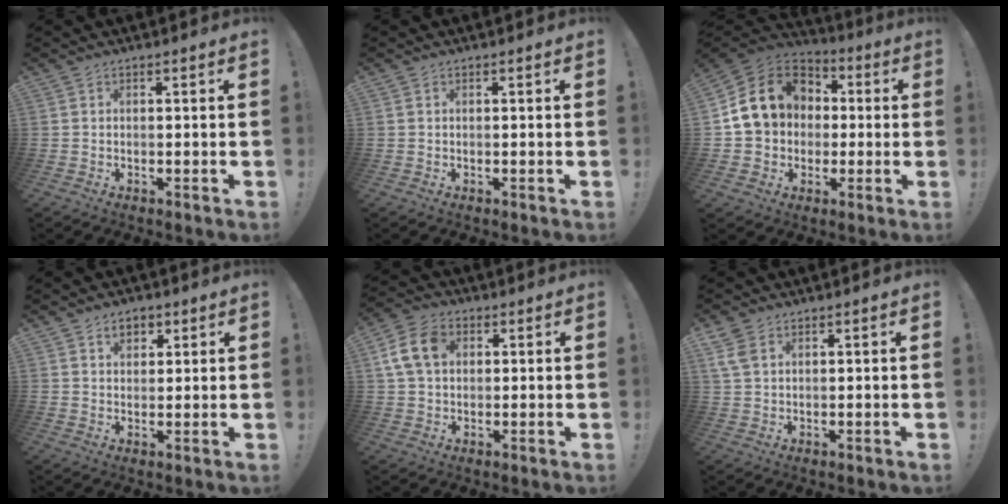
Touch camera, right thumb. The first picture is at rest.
{"total": 0.0}
{"total": 17.2, "force": [3.5, 14.1, 9.2], "torque": [-0.151, 0.004, 0.079]}
{"total": 4.4, "force": [2.2, 3.2, 2.0], "torque": [-0.021, -0.006, 0.037]}
{"total": 11.2, "force": [2.9, 8.1, 7.2], "torque": [-0.132, 0.010, 0.060]}
{"total": 5.2, "force": [2.7, 3.1, 3.3], "torque": [-0.071, -0.004, 0.054]}